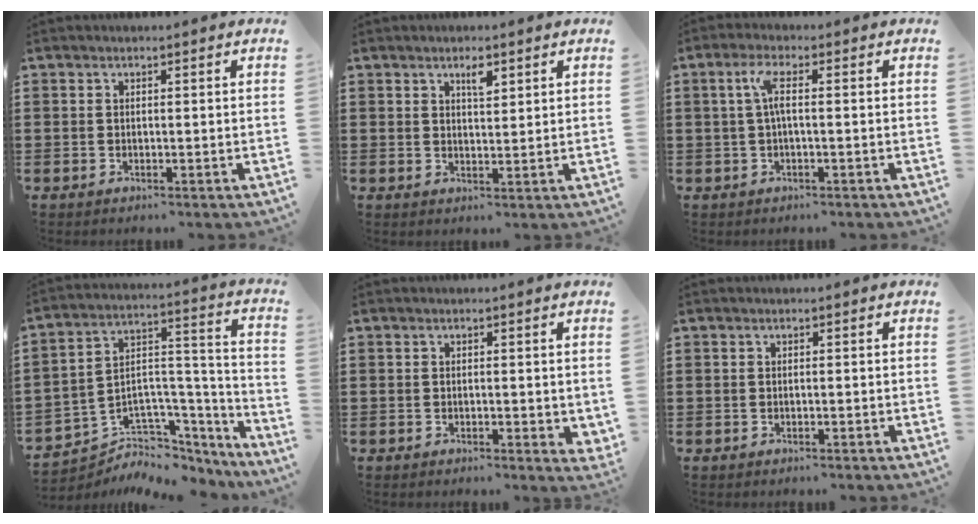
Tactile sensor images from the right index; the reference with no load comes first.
{"total": 2.5, "force": [1.5, 0.8, 1.9], "torque": [-0.024, -0.003, 0.022]}
{"total": 3.6, "force": [0.1, 0.7, 3.5], "torque": [-0.076, 0.004, -0.004]}
{"total": 4.5, "force": [-2.9, 3.4, -0.4], "torque": [-0.006, -0.010, -0.055]}
{"total": 0.8, "force": [0.1, 0.5, 0.6], "torque": [-0.011, 0.006, 0.001]}
{"total": 0.0}